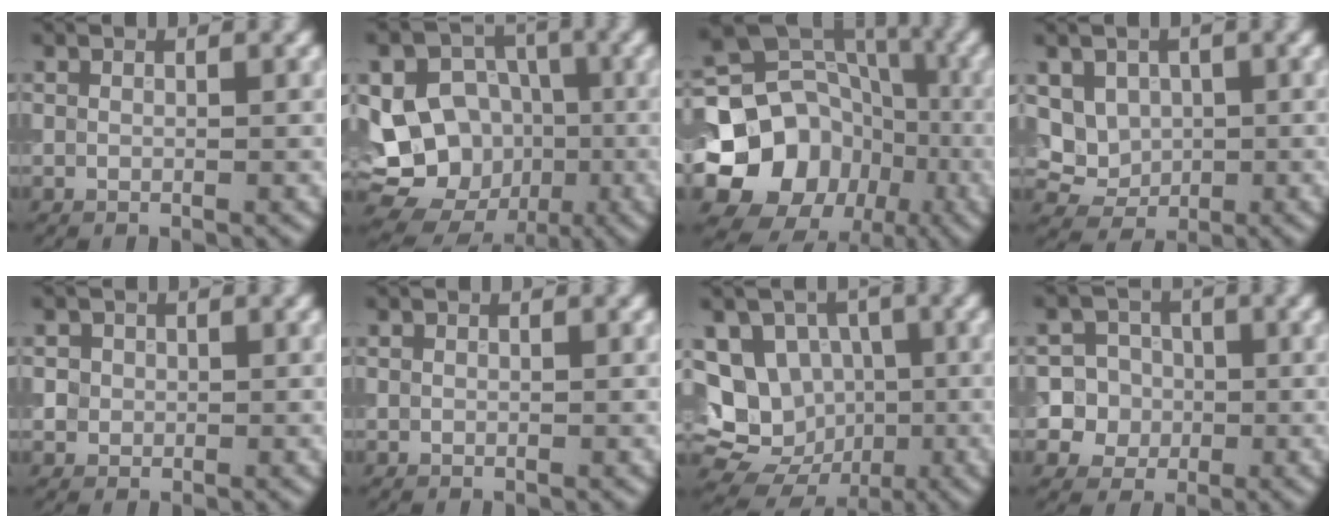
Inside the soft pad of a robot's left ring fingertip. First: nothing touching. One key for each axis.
{"total": 15.0, "fx": -2.0, "fy": 13.7, "fz": 5.9, "tx": -0.127, "ty": 0.010, "tz": -0.035}
{"total": 14.2, "fx": -3.7, "fy": 12.4, "fz": 5.9, "tx": -0.116, "ty": -0.006, "tz": -0.092}
{"total": 3.8, "fx": 0.9, "fy": 3.3, "fz": 1.6, "tx": -0.038, "ty": -0.007, "tz": 0.023}
{"total": 1.3, "fx": 0.2, "fy": 1.3, "fz": 0.3, "tx": 0.004, "ty": -0.003, "tz": 0.012}
{"total": 0.0}
{"total": 13.4, "fx": -1.3, "fy": 12.0, "fz": 5.8, "tx": -0.117, "ty": 0.019, "tz": -0.034}
{"total": 8.3, "fx": -0.3, "fy": 8.1, "fz": 1.8, "tx": -0.040, "ty": 0.024, "tz": -0.008}